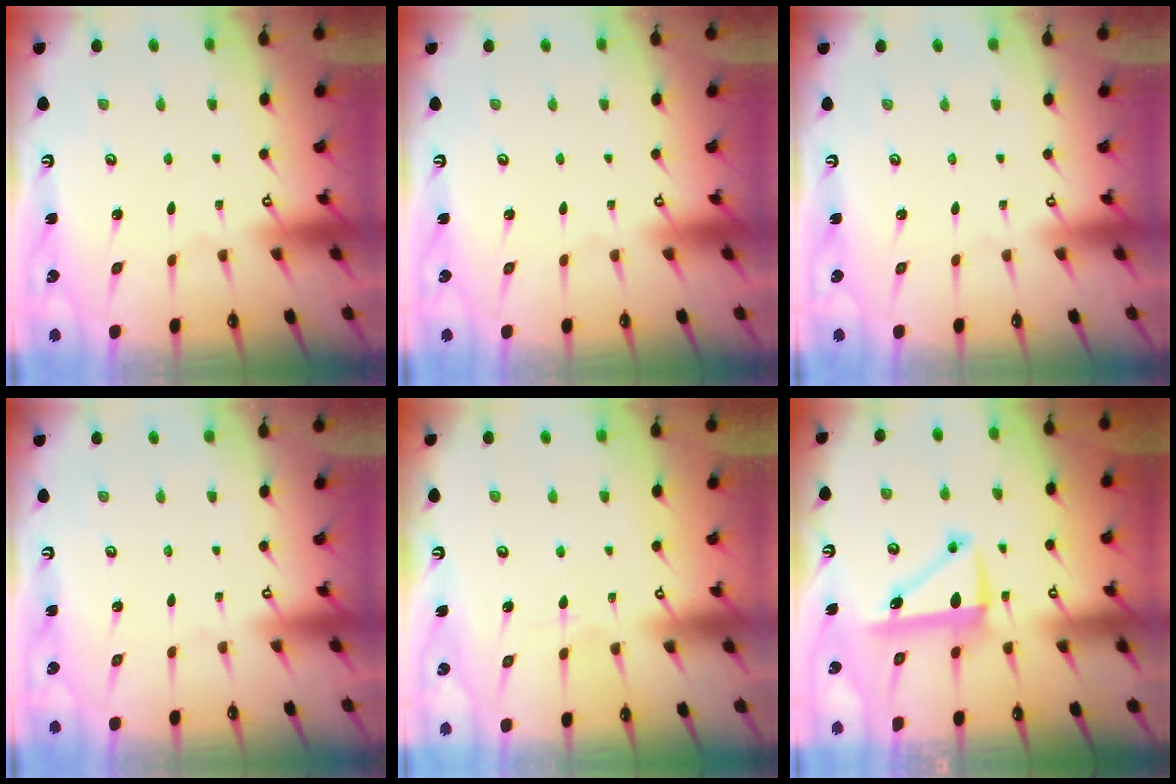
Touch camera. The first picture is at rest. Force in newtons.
{"total": 0.0}
{"total": 0.0}
{"total": 0.0}
{"total": 4.9, "press": 4.9, "slide": 0.3}
{"total": 8.2, "press": 8.0, "slide": 1.7}